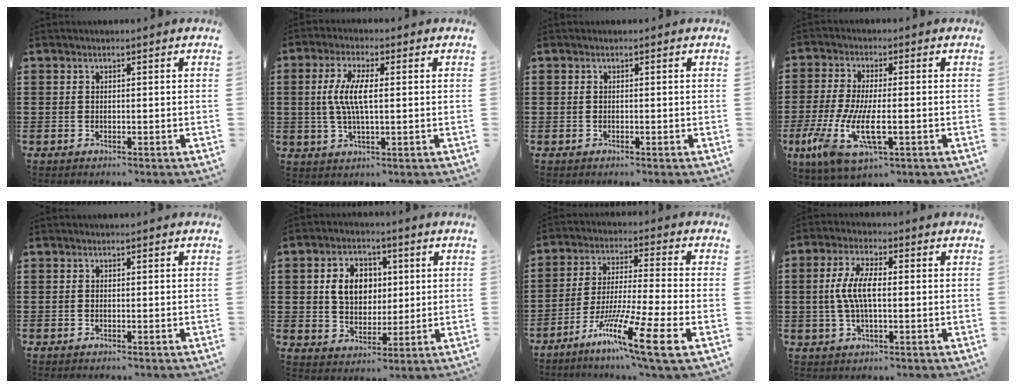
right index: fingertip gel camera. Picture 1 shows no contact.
{"total": 6.5, "force": [0.5, 2.0, 6.2], "torque": [-0.138, -0.001, -0.001]}
{"total": 0.0}
{"total": 10.3, "force": [-3.5, 3.3, 9.2], "torque": [-0.204, -0.017, -0.063]}
{"total": 0.0}
{"total": 7.2, "force": [1.4, 5.7, 4.2], "torque": [-0.094, 0.012, 0.017]}
{"total": 12.6, "force": [-7.9, -0.1, 9.9], "torque": [-0.195, -0.003, -0.149]}
{"total": 6.7, "force": [-0.1, 2.4, 6.2], "torque": [-0.141, -0.004, -0.012]}